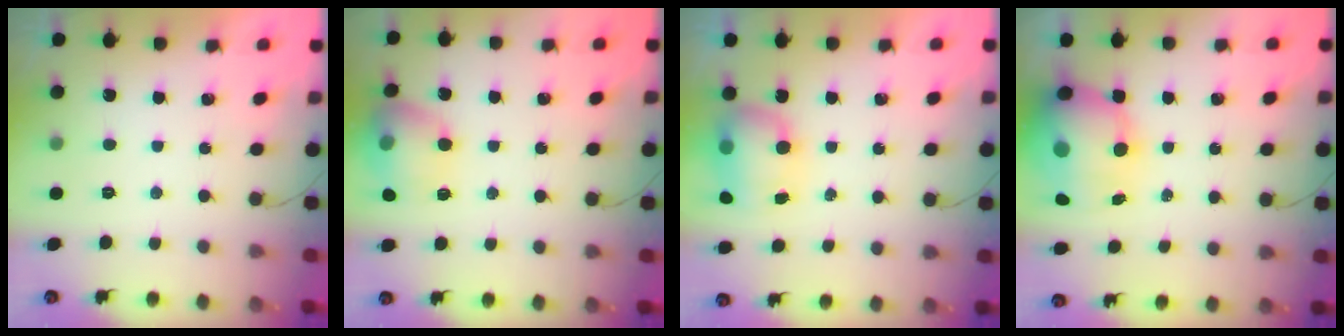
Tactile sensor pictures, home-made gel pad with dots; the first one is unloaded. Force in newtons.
{"total": 14.2, "press": 14.1, "slide": 1.3}
{"total": 11.7, "press": 9.3, "slide": 7.1}
{"total": 14.1, "press": 13.7, "slide": 3.6}